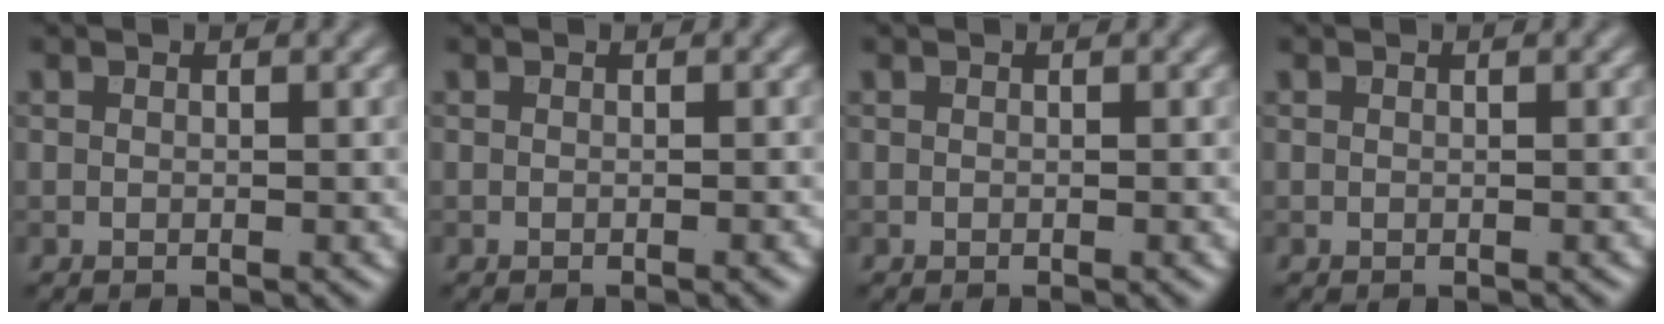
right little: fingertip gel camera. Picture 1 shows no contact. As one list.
[{"total": 0.7, "force": [-0.3, 0.1, 0.6], "torque": [-0.005, 0.000, -0.005]}, {"total": 0.0}, {"total": 0.0}]